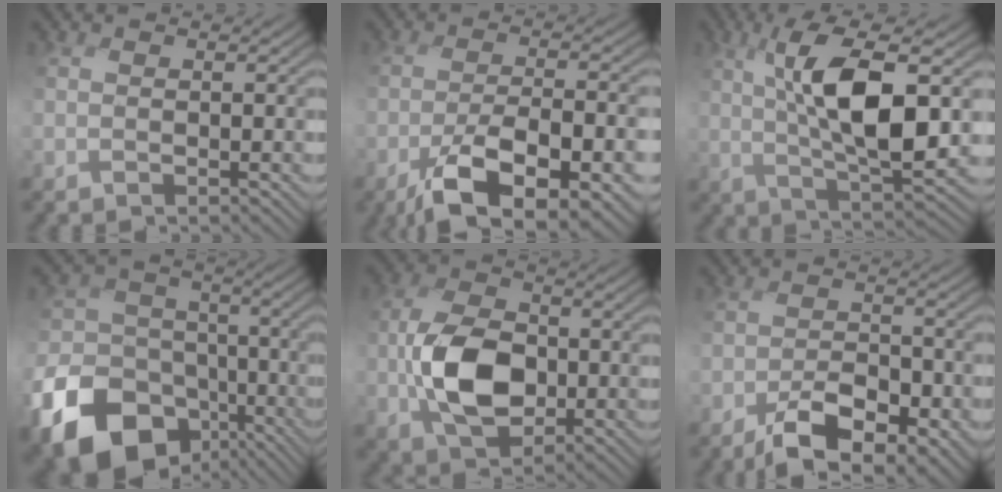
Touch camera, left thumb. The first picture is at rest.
{"total": 11.1, "force": [-6.6, 3.9, 8.0], "torque": [-0.142, -0.014, -0.110]}
{"total": 10.6, "force": [2.0, 3.5, 9.8], "torque": [-0.180, -0.001, 0.031]}
{"total": 21.3, "force": [-11.9, 16.0, 7.4], "torque": [-0.177, -0.084, -0.195]}
{"total": 9.1, "force": [-2.0, 5.9, 6.6], "torque": [-0.147, -0.002, -0.046]}
{"total": 7.1, "force": [-4.6, 3.2, 4.2], "torque": [-0.070, -0.007, -0.084]}